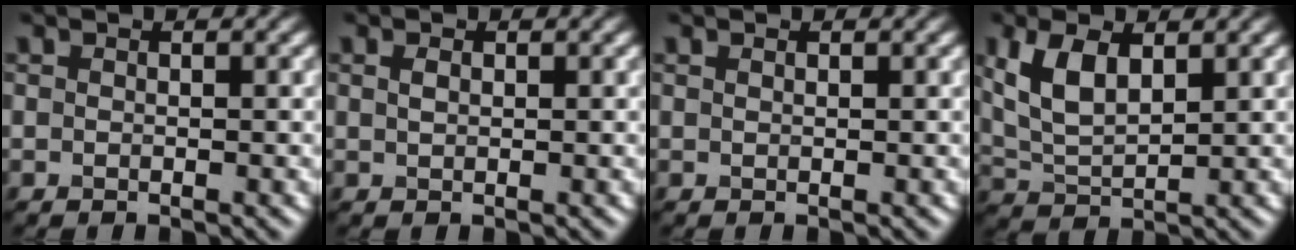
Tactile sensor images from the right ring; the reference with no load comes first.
{"total": 0.8, "force": [0.3, 0.5, 0.6], "torque": [-0.014, 0.001, 0.008]}
{"total": 0.0}
{"total": 5.4, "force": [2.1, 2.7, 4.2], "torque": [-0.099, 0.003, 0.044]}